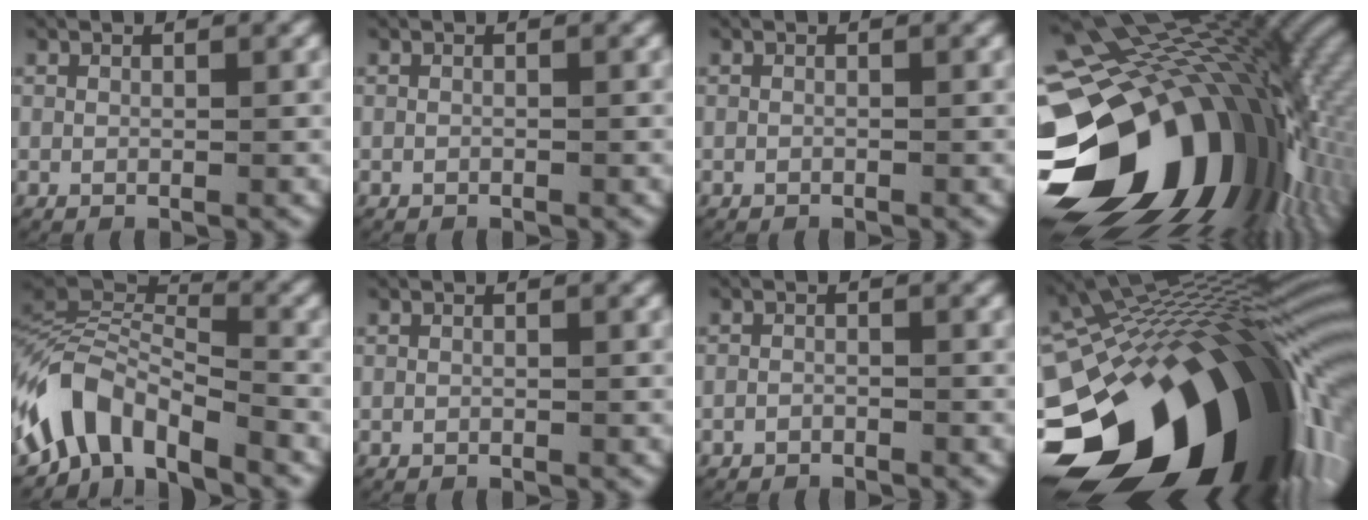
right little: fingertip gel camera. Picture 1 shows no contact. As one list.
[{"total": 0.0}, {"total": 0.0}, {"total": 29.6, "force": [-4.7, 18.5, 22.6], "torque": [-0.342, -0.036, -0.066]}, {"total": 9.9, "force": [-4.1, 7.1, 5.5], "torque": [-0.159, -0.041, -0.060]}, {"total": 0.0}, {"total": 1.0, "force": [-0.9, 0.4, 0.0], "torque": [-0.001, -0.003, -0.017]}, {"total": 32.5, "force": [-8.3, 19.8, 24.4], "torque": [-0.354, -0.036, -0.117]}]